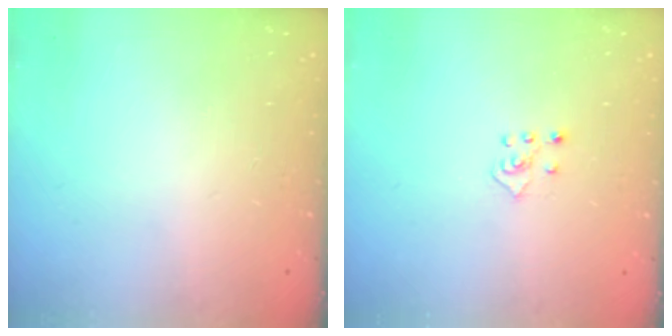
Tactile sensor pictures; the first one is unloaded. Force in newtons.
{"total": 2.3, "press": 2.3, "slide": 0.5}